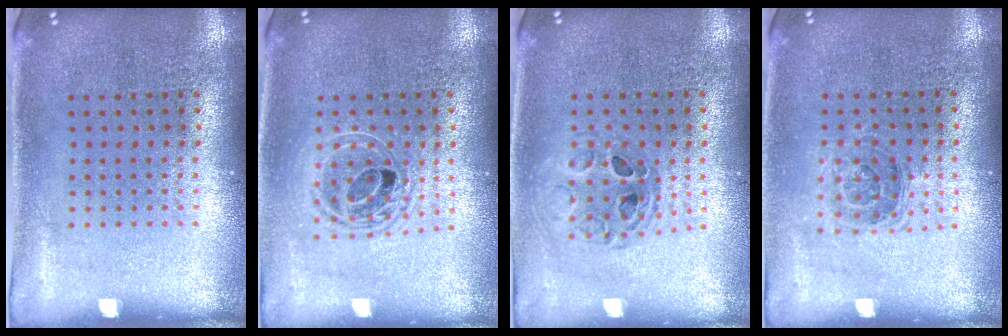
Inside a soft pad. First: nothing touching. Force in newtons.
{"total": 1.7, "press": 1.4, "slide": 1.0}
{"total": 0.8, "press": 0.7, "slide": 0.2}
{"total": 1.1, "press": 1.0, "slide": 0.5}